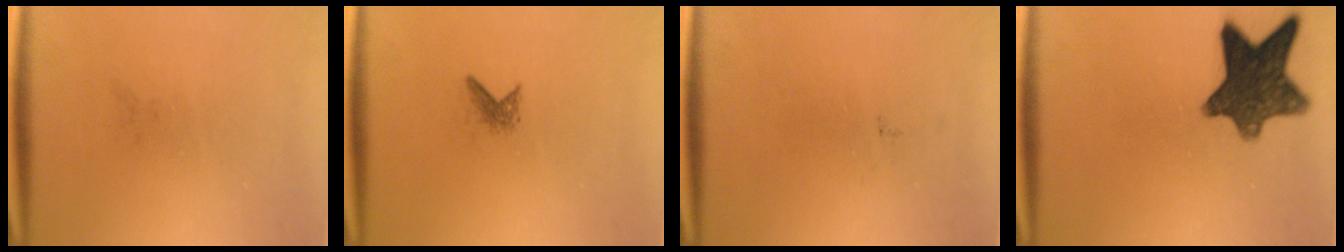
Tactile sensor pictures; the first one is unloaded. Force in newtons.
{"total": 1.1}
{"total": 0.0}
{"total": 12.0}